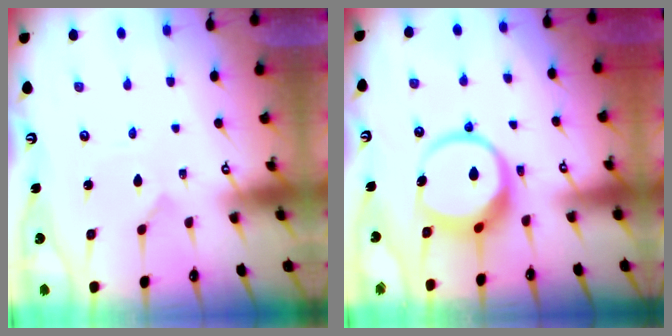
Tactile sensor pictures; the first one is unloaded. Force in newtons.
{"total": 12.0, "press": 11.9, "slide": 1.5}